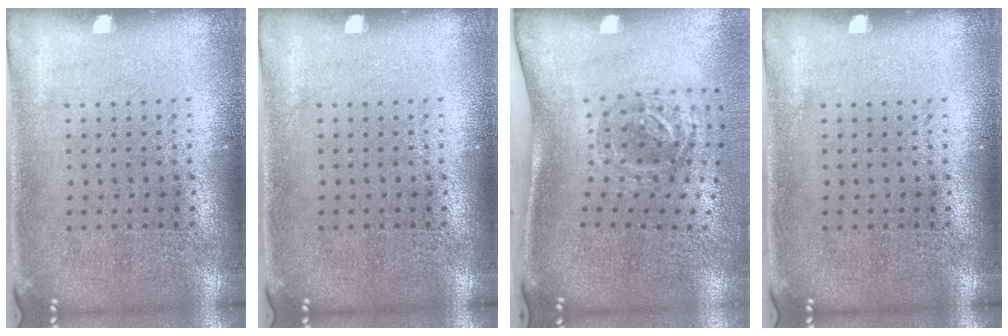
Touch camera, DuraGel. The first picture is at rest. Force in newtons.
{"total": 0.0}
{"total": 1.9, "press": 1.2, "slide": 1.6}
{"total": 0.0}